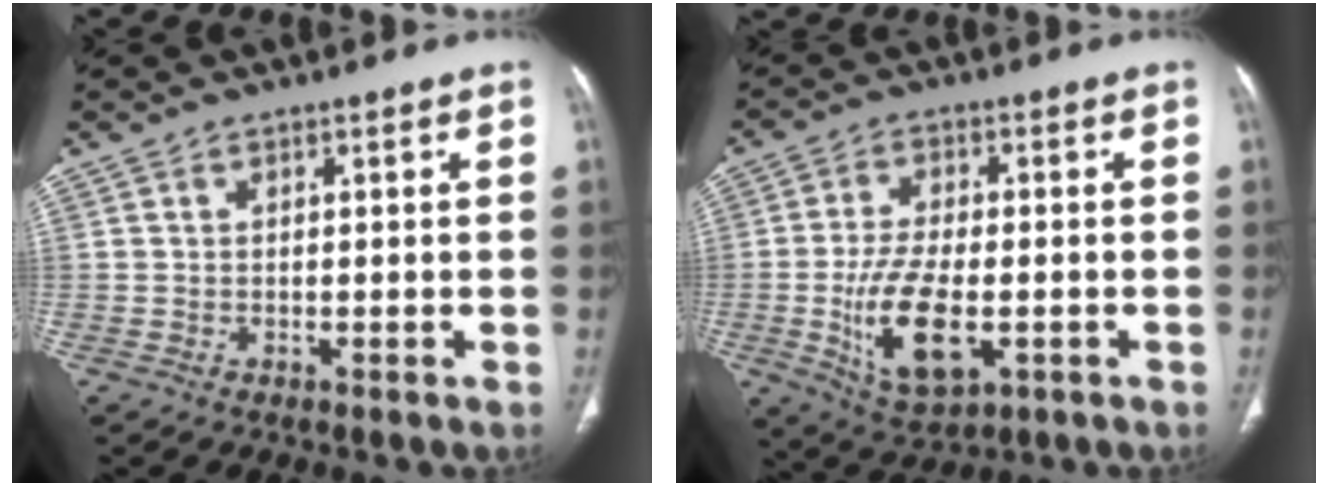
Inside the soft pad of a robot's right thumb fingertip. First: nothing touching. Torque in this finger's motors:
{"motor_torque": [-0.40, 0.92, 0.55, 0.49, 0.38]}